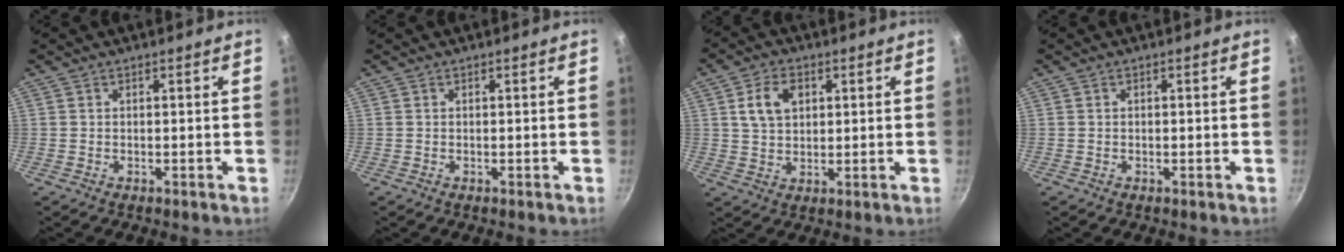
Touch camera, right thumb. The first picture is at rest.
{"total": 0.0}
{"total": 7.2, "force": [2.3, 4.9, 4.7], "torque": [-0.073, -0.003, 0.043]}
{"total": 0.0}